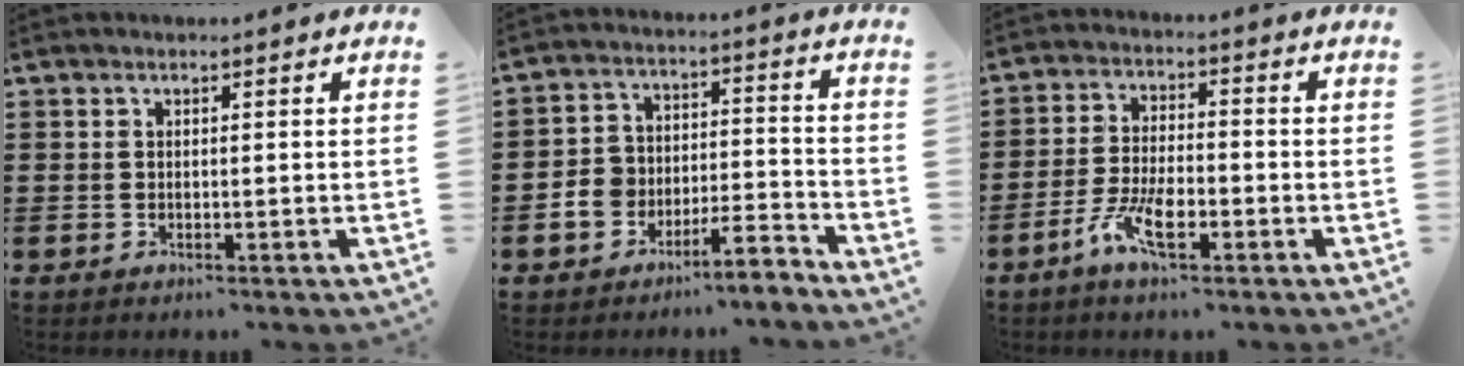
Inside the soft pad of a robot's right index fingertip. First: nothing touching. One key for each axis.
{"total": 5.4, "fx": -4.9, "fy": 1.8, "fz": 1.5, "tx": -0.029, "ty": 0.012, "tz": -0.097}
{"total": 6.7, "fx": -3.5, "fy": 2.3, "fz": 5.2, "tx": -0.116, "ty": -0.002, "tz": -0.068}